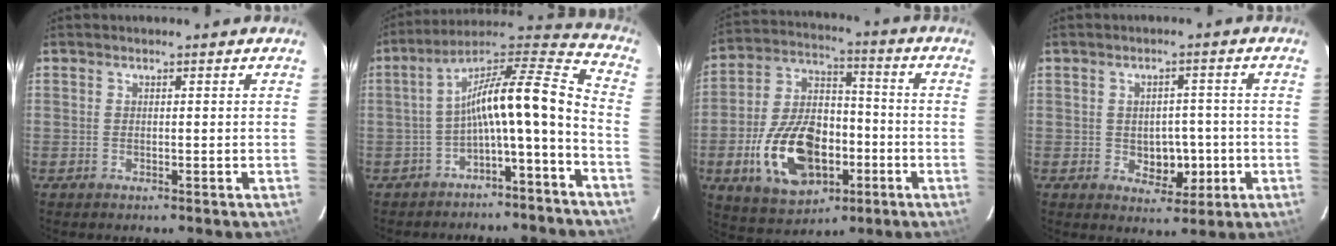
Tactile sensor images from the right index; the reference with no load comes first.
{"total": 13.6, "force": [-4.3, 1.1, 12.9], "torque": [-0.205, 0.046, -0.069]}
{"total": 16.4, "force": [-5.4, 9.1, 12.5], "torque": [-0.251, 0.010, -0.087]}
{"total": 5.5, "force": [-1.2, 3.7, 3.8], "torque": [-0.042, 0.010, -0.008]}